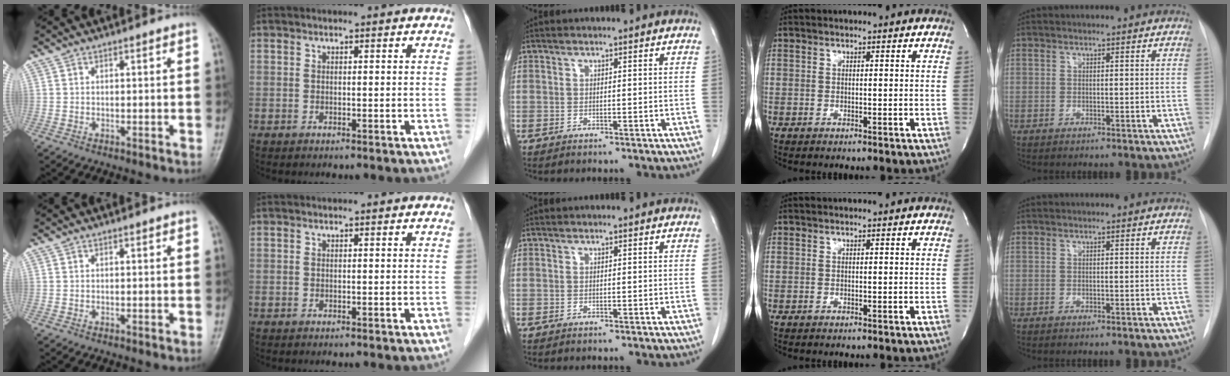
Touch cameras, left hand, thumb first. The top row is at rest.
{}